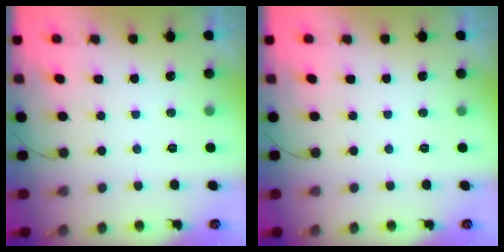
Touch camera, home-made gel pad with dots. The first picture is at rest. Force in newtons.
{"total": 0.0}